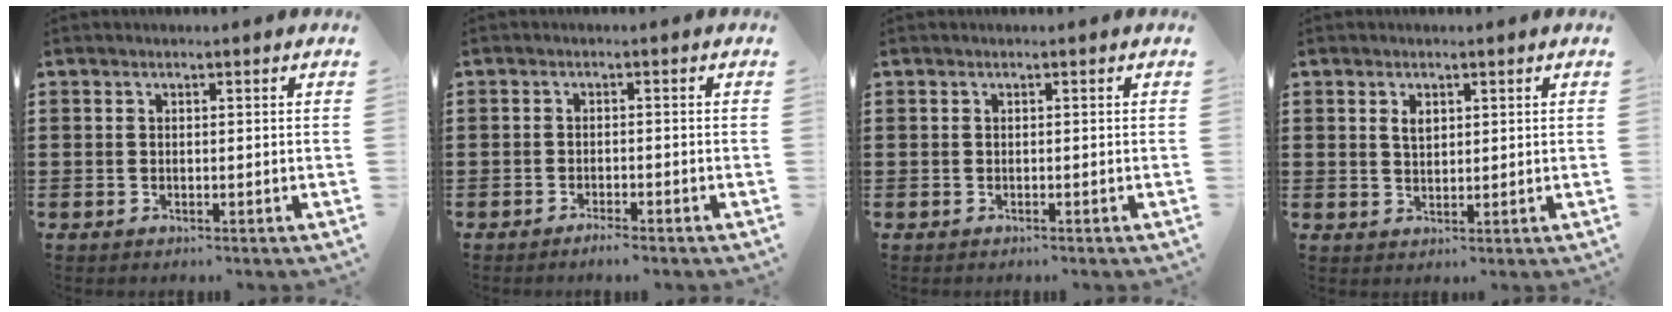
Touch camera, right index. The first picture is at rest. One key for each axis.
{"total": 1.7, "fx": -1.6, "fy": -0.1, "fz": 0.6, "tx": -0.011, "ty": -0.003, "tz": -0.029}
{"total": 0.0}
{"total": 2.0, "fx": 0.9, "fy": 1.2, "fz": 1.3, "tx": -0.029, "ty": 0.004, "tz": 0.016}